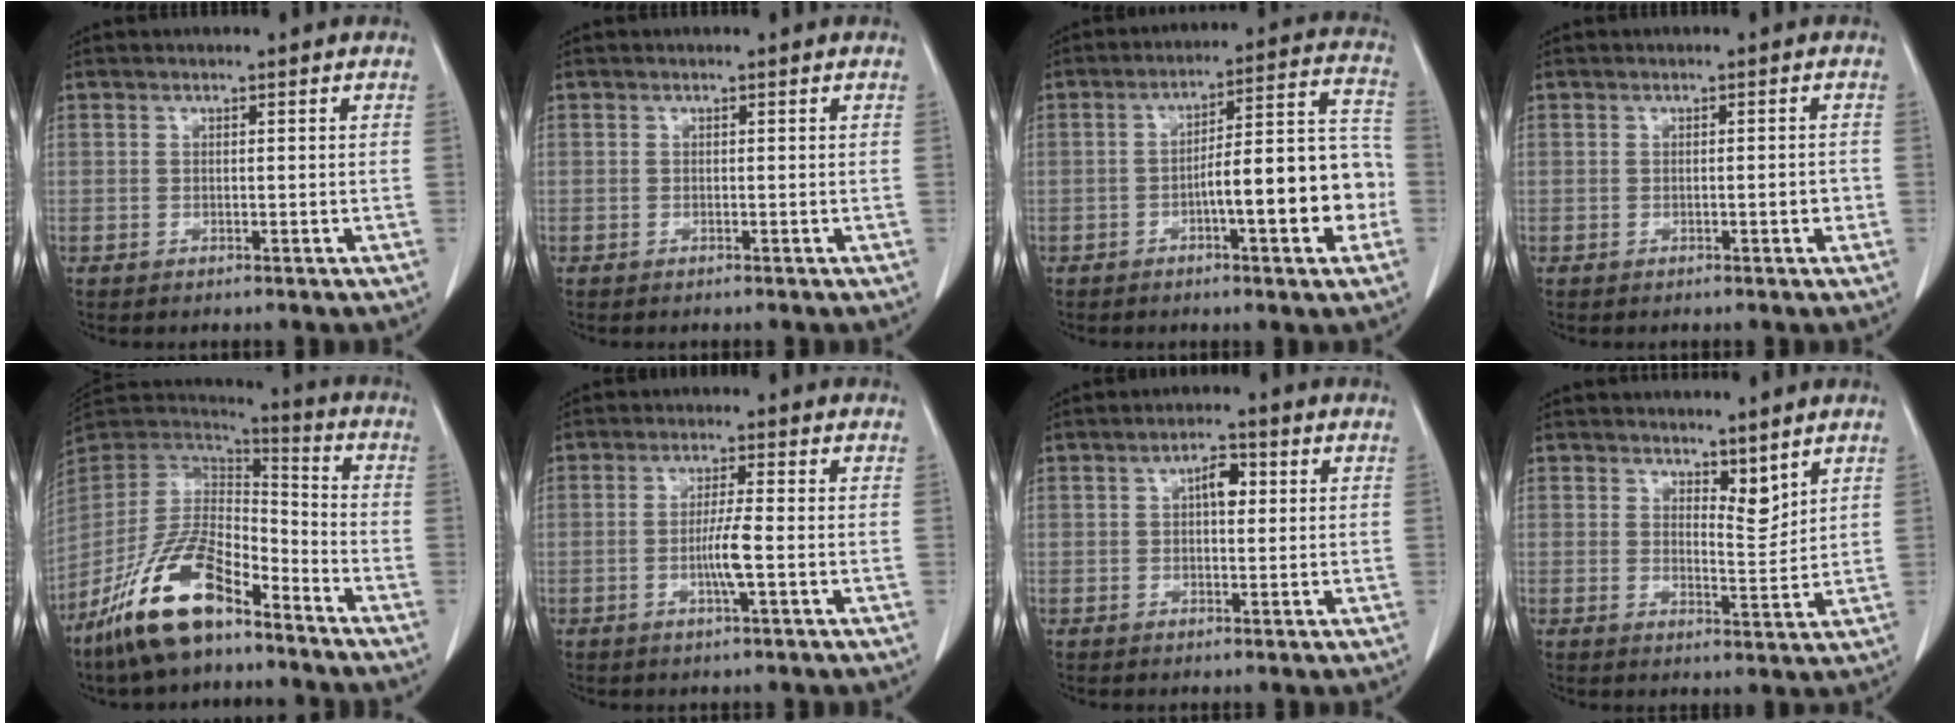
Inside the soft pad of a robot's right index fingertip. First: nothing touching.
{"total": 0.0}
{"total": 13.8, "force": [-3.8, 2.5, 13.0], "torque": [-0.175, 0.033, -0.054]}
{"total": 1.5, "force": [-0.4, 0.5, 1.4], "torque": [-0.019, 0.001, -0.004]}
{"total": 16.5, "force": [-11.1, 5.9, 10.8], "torque": [-0.215, 0.007, -0.208]}
{"total": 4.2, "force": [-1.1, -0.3, 4.1], "torque": [-0.079, -0.006, -0.021]}
{"total": 3.5, "force": [0.8, 1.6, 3.0], "torque": [-0.048, 0.010, 0.010]}
{"total": 3.7, "force": [2.9, 1.2, 1.9], "torque": [-0.026, -0.013, 0.053]}